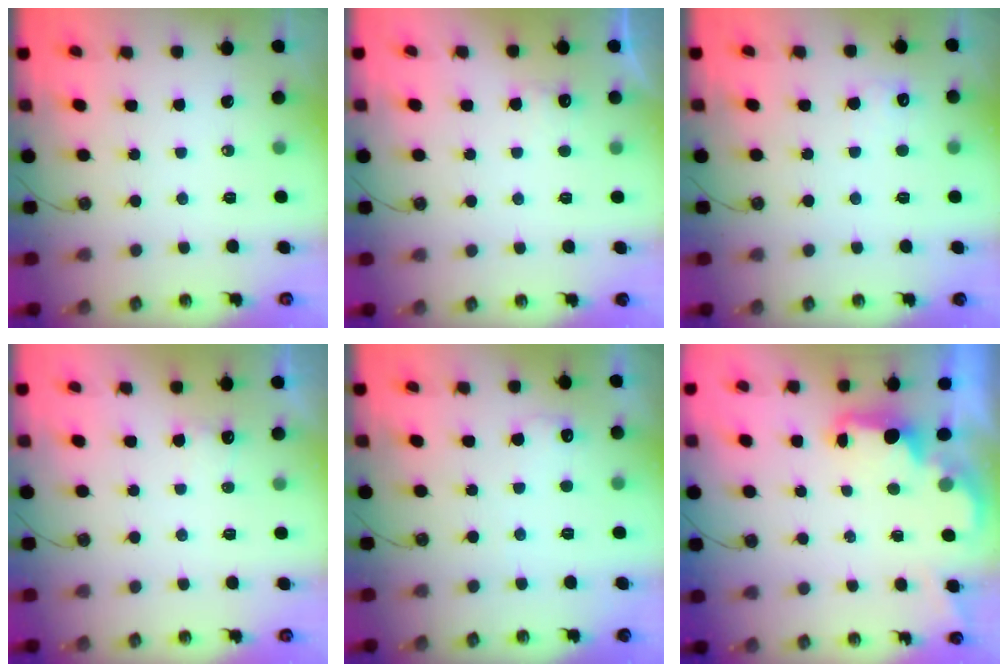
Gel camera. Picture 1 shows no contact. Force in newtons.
{"total": 5.9, "press": 5.8, "slide": 1.2}
{"total": 4.9, "press": 4.8, "slide": 1.2}
{"total": 2.9, "press": 2.7, "slide": 0.9}
{"total": 6.4, "press": 6.3, "slide": 1.2}
{"total": 2.1, "press": 1.9, "slide": 0.8}